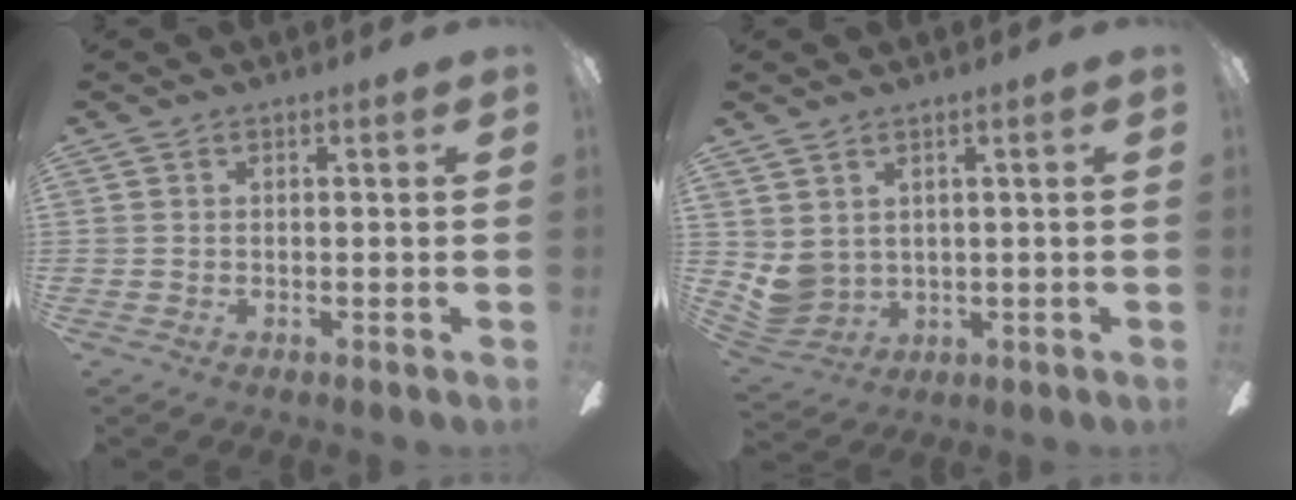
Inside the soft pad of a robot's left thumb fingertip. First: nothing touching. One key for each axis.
{"total": 5.5, "fx": 2.1, "fy": 4.6, "fz": 2.0, "tx": -0.072, "ty": -0.016, "tz": 0.041}